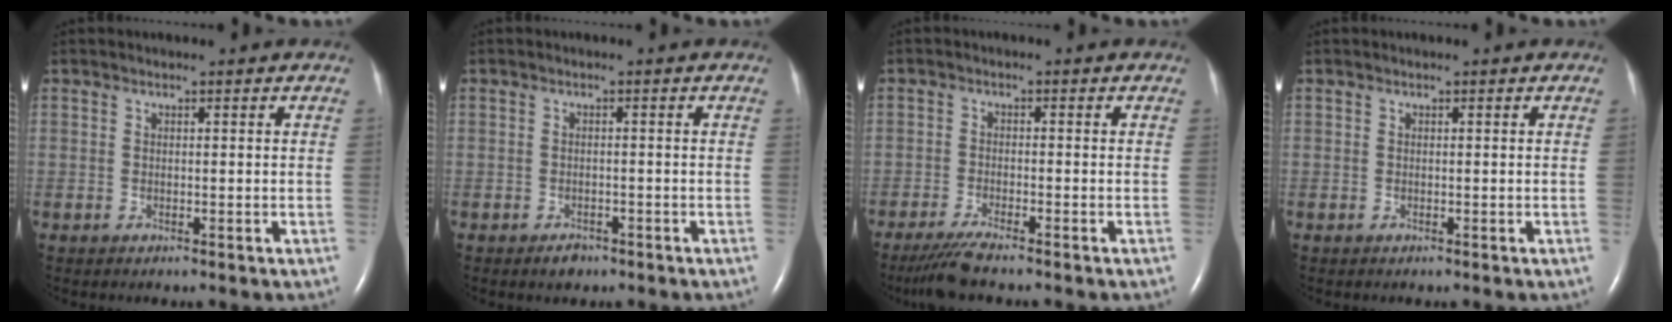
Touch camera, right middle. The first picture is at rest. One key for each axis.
{"total": 1.7, "fx": -1.3, "fy": 1.0, "fz": 0.6, "tx": -0.014, "ty": 0.001, "tz": -0.015}
{"total": 4.3, "fx": -3.7, "fy": -0.3, "fz": 2.3, "tx": -0.051, "ty": -0.016, "tz": -0.072}
{"total": 0.0}